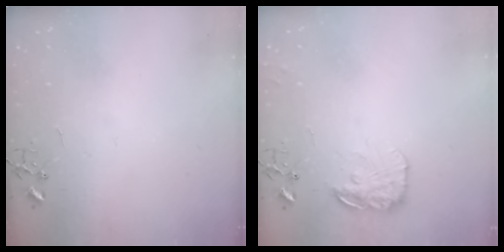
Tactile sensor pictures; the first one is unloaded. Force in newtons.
{"total": 13.7, "press": 13.7, "slide": 0.9}